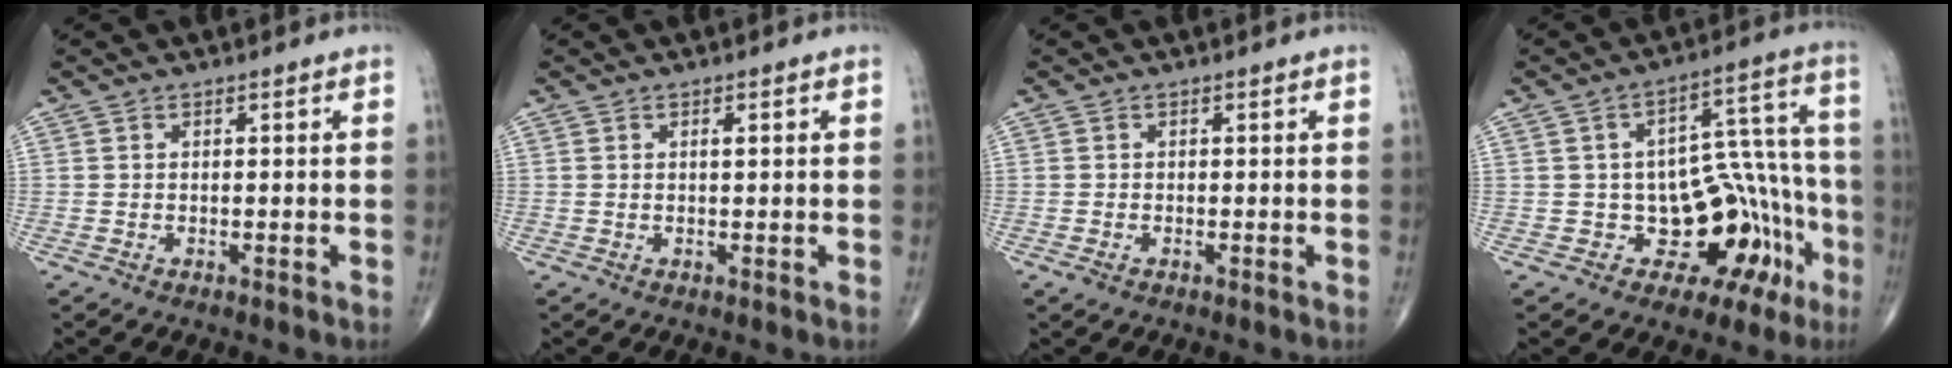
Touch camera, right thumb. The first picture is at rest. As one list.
[{"total": 1.0, "force": [0.3, 0.2, 0.9], "torque": [-0.014, 0.002, 0.003]}, {"total": 1.0, "force": [-0.5, 0.5, 0.7], "torque": [-0.016, -0.001, -0.009]}, {"total": 16.7, "force": [-6.1, 10.4, 11.5], "torque": [-0.070, 0.067, -0.073]}]